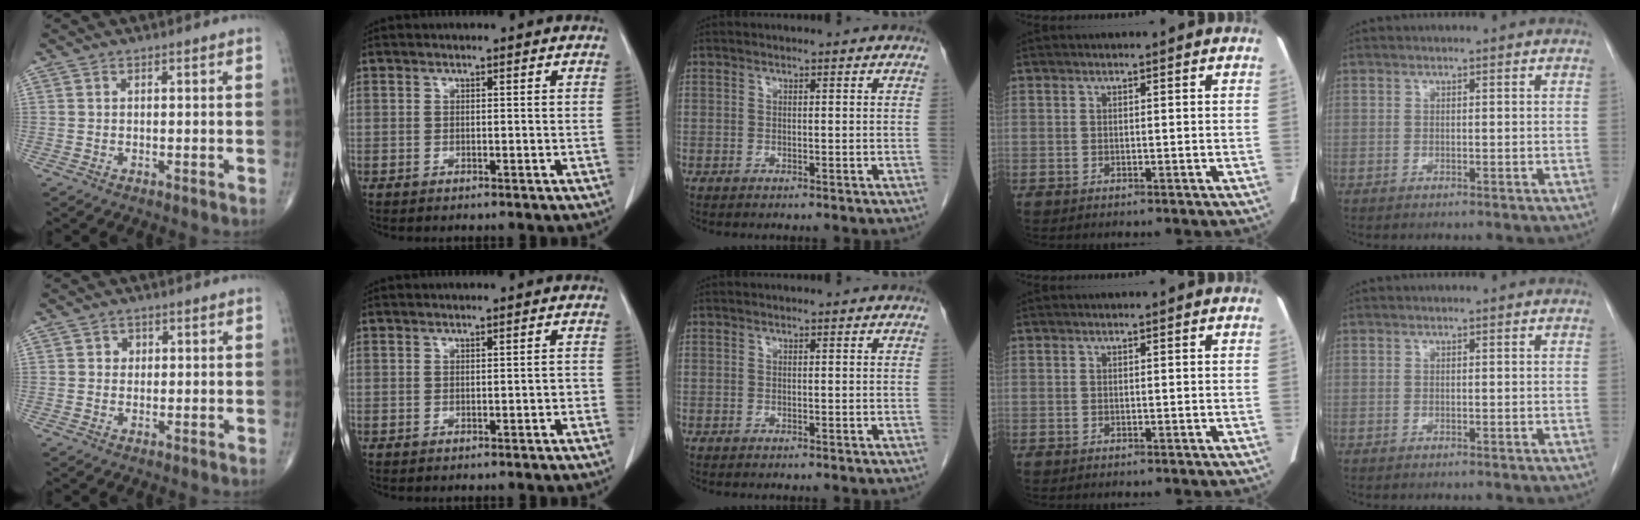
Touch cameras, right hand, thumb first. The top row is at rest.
{"thumb": {"total": 1.8, "force": [0.4, 1.6, 0.6], "torque": [0.003, 0.001, 0.002]}, "index": {"total": 1.0, "force": [-0.4, 0.2, 0.8], "torque": [-0.009, 0.002, -0.005]}}